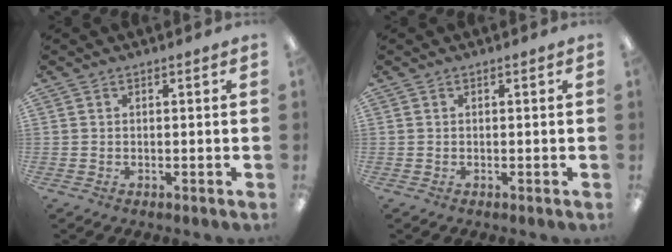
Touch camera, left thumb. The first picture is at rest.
{"total": 0.0}